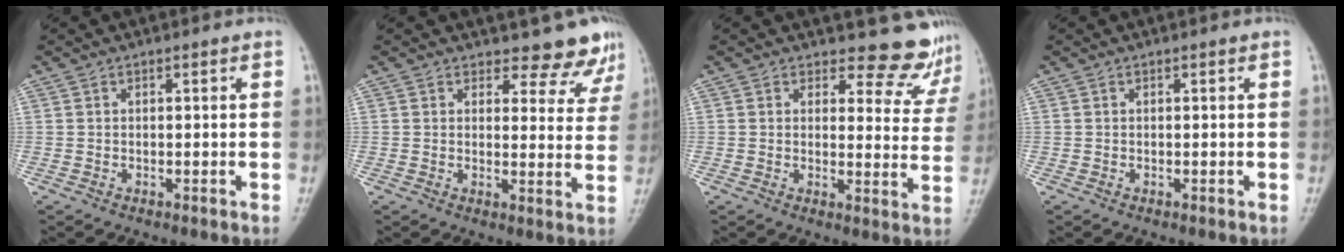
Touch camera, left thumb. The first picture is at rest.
{"total": 6.6, "force": [5.9, 2.7, 0.9], "torque": [0.022, -0.044, 0.056]}
{"total": 8.4, "force": [8.0, 2.8, 0.5], "torque": [0.033, -0.071, 0.074]}
{"total": 0.0}